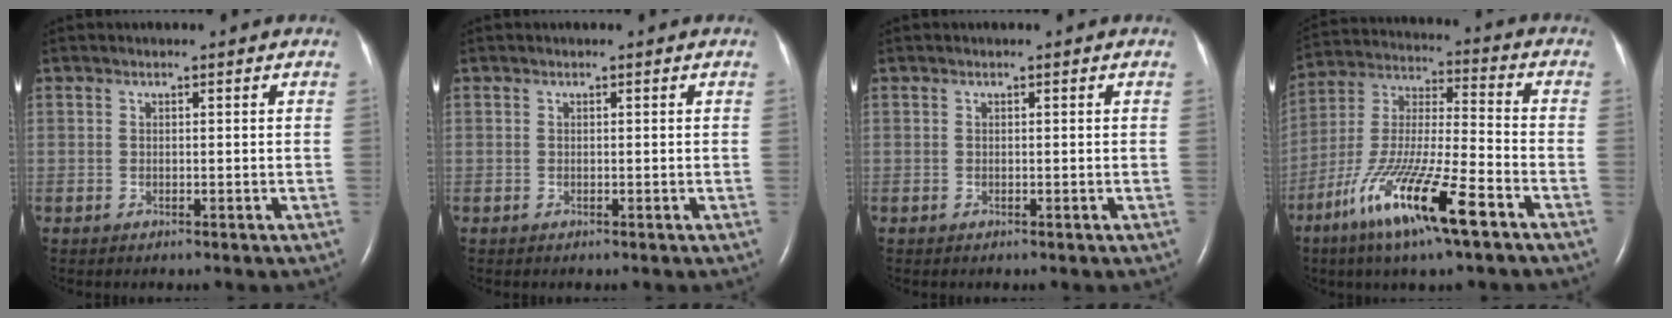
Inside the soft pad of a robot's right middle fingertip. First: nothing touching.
{"total": 0.0}
{"total": 0.0}
{"total": 16.8, "force": [-9.3, 1.6, 13.9], "torque": [-0.293, -0.036, -0.172]}